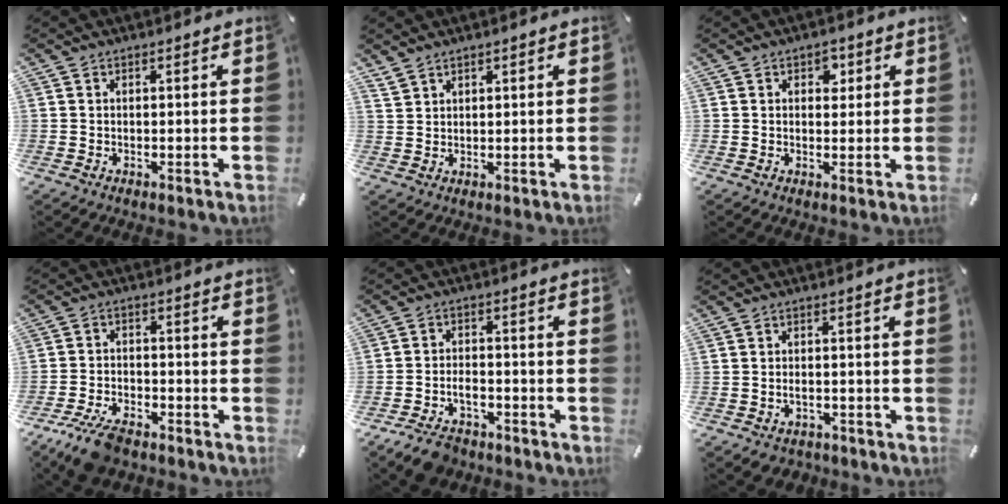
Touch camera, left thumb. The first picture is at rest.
{"total": 2.0, "force": [1.7, 1.1, 0.4], "torque": [-0.010, -0.002, 0.033]}
{"total": 2.9, "force": [1.1, 2.2, 1.5], "torque": [-0.001, -0.006, 0.011]}
{"total": 8.4, "force": [-6.3, 3.5, 4.3], "torque": [-0.089, 0.027, -0.118]}
{"total": 6.4, "force": [-4.4, 3.8, 2.8], "torque": [-0.051, 0.024, -0.080]}
{"total": 3.1, "force": [-1.6, 2.3, 1.2], "torque": [-0.021, 0.007, -0.030]}